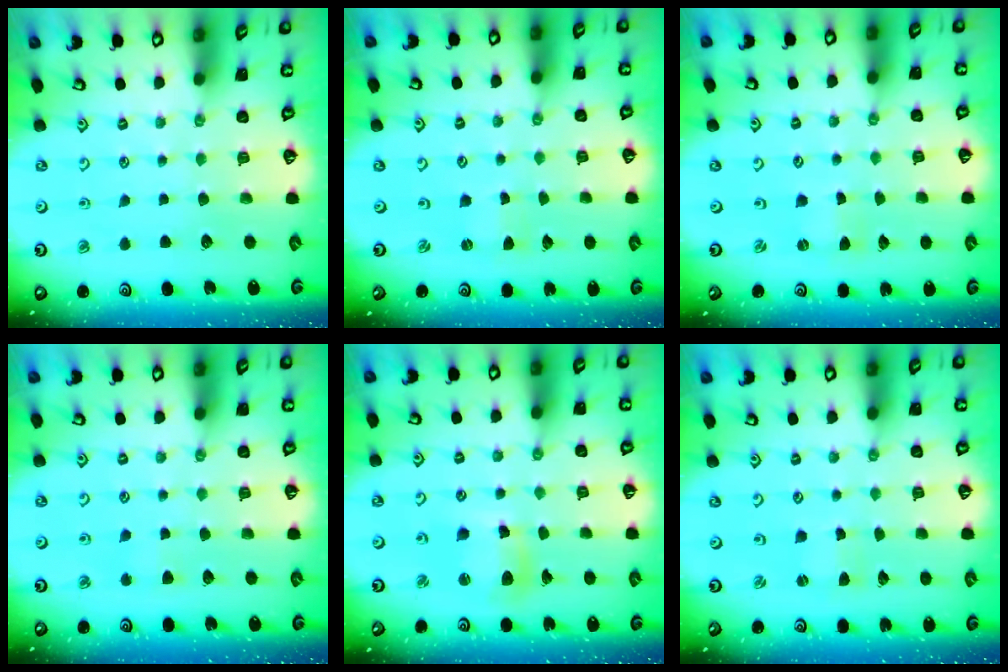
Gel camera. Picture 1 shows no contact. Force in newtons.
{"total": 0.0}
{"total": 0.0}
{"total": 2.7, "press": 2.6, "slide": 0.5}
{"total": 10.1, "press": 10.0, "slide": 0.9}
{"total": 0.8, "press": 0.8, "slide": 0.2}